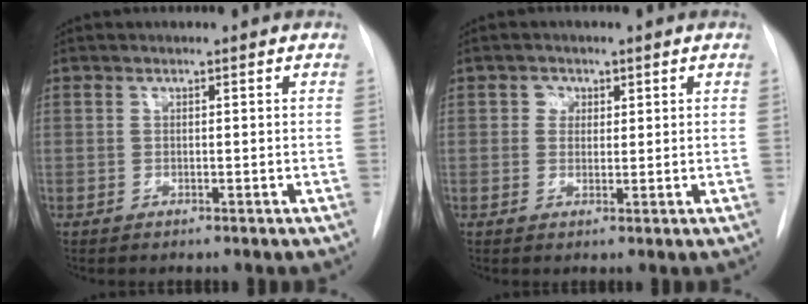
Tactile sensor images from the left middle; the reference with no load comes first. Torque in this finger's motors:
{"motor_torque": [-0.08, 0.04, 0.02, -0.01]}